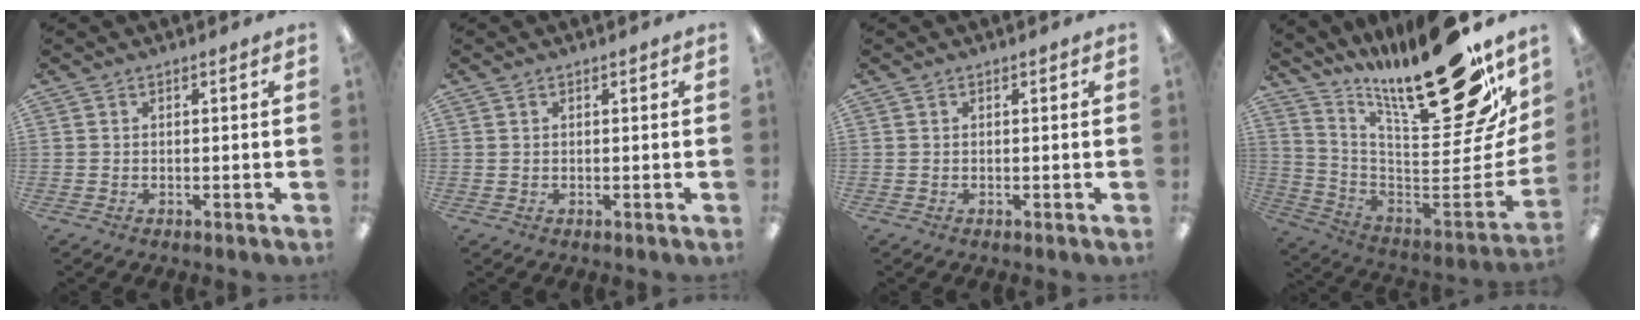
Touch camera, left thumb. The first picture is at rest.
{"total": 0.7, "force": [0.3, 0.5, 0.3], "torque": [-0.007, 0.005, 0.005]}
{"total": 0.0}
{"total": 28.1, "force": [19.5, 8.4, 18.4], "torque": [-0.249, -0.141, 0.321]}